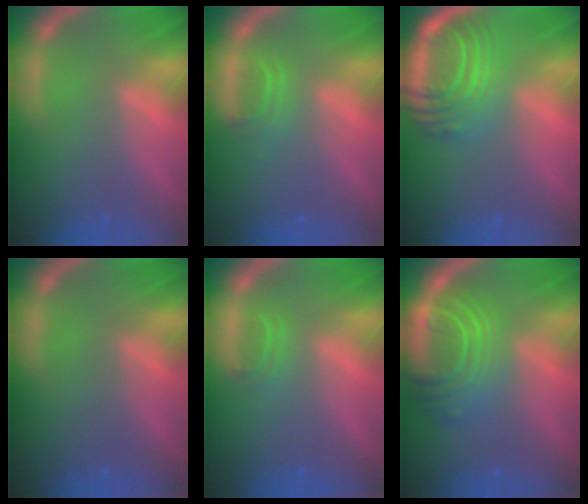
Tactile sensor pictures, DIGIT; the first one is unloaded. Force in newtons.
{"total": 1.9}
{"total": 9.5}
{"total": 0.0}
{"total": 1.4}
{"total": 8.5}